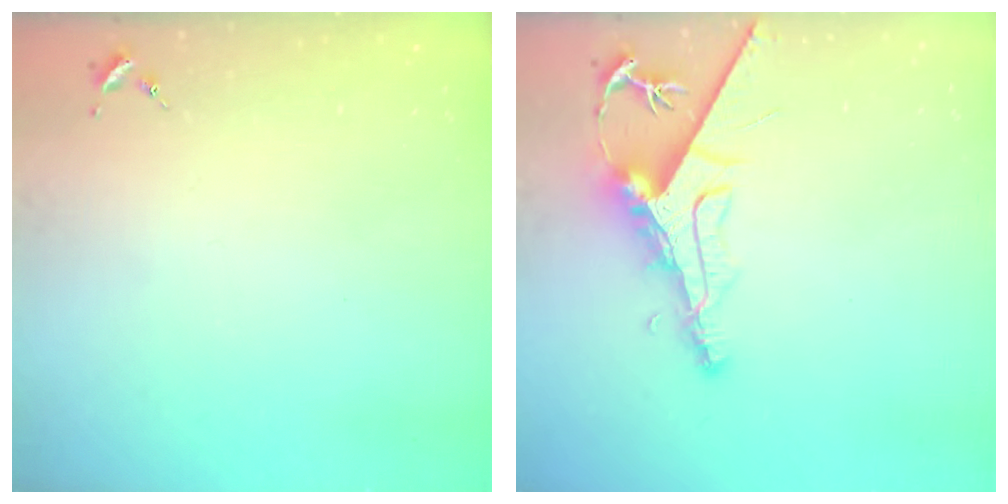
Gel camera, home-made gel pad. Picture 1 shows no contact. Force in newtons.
{"total": 10.5, "press": 10.4, "slide": 1.1}